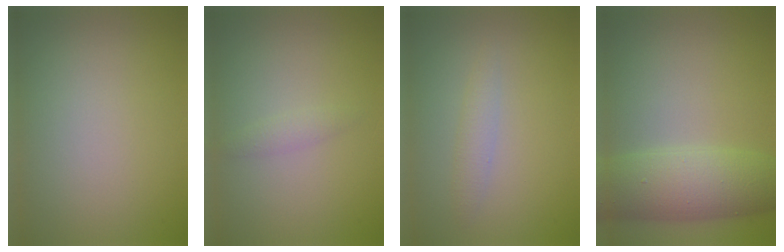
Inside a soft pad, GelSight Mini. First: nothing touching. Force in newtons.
{"total": 1.0, "press": 1.0, "slide": 0.1}
{"total": 1.4, "press": 1.4, "slide": 0.0}
{"total": 7.2, "press": 7.2, "slide": 0.2}